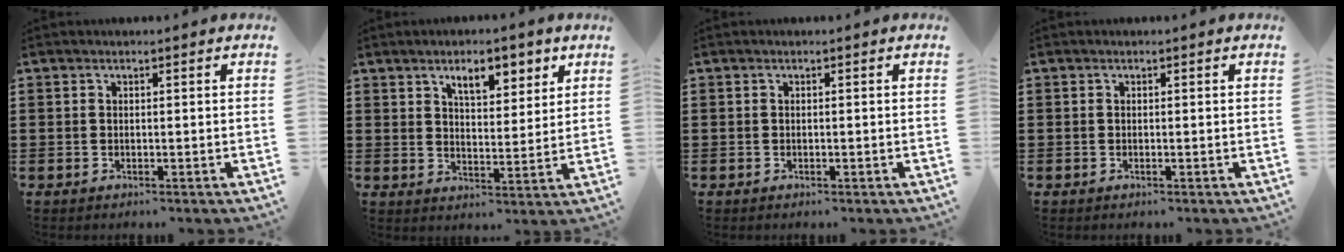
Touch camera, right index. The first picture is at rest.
{"total": 6.2, "force": [4.0, 2.5, 4.0], "torque": [-0.060, -0.006, 0.064]}
{"total": 0.0}
{"total": 0.0}